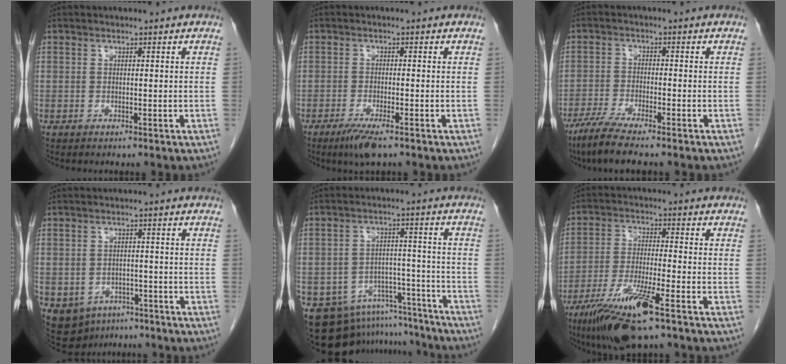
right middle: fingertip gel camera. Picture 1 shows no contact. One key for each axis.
{"total": 4.2, "fx": -2.7, "fy": 0.5, "fz": 3.1, "tx": -0.062, "ty": -0.011, "tz": -0.047}
{"total": 6.6, "fx": -5.0, "fy": 0.3, "fz": 4.3, "tx": -0.083, "ty": -0.015, "tz": -0.087}
{"total": 8.8, "fx": -4.8, "fy": 6.9, "fz": 2.7, "tx": -0.063, "ty": 0.002, "tz": -0.058}
{"total": 13.5, "fx": -11.8, "fy": 6.1, "fz": 2.3, "tx": -0.036, "ty": 0.049, "tz": -0.156}
{"total": 11.9, "fx": -7.0, "fy": 1.1, "fz": 9.6, "tx": -0.188, "ty": -0.028, "tz": -0.124}